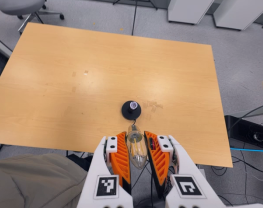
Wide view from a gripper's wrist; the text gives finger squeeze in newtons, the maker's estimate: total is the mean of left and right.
{"total": 22.3, "left": 24.4, "right": 20.2}